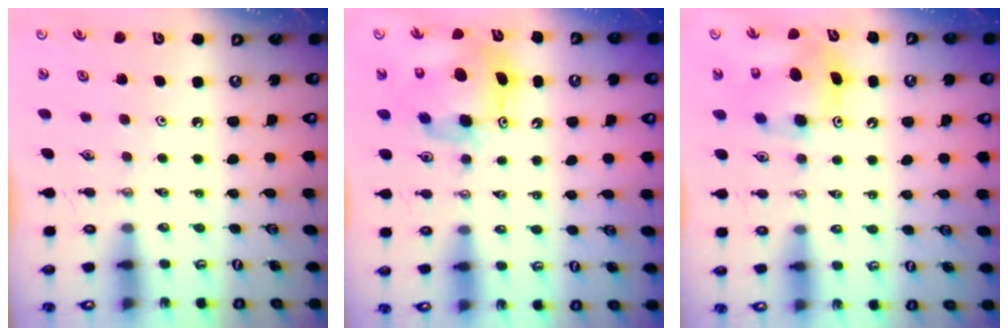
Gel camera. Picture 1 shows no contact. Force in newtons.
{"total": 11.1, "press": 11.1, "slide": 1.1}
{"total": 7.1, "press": 7.1, "slide": 0.1}